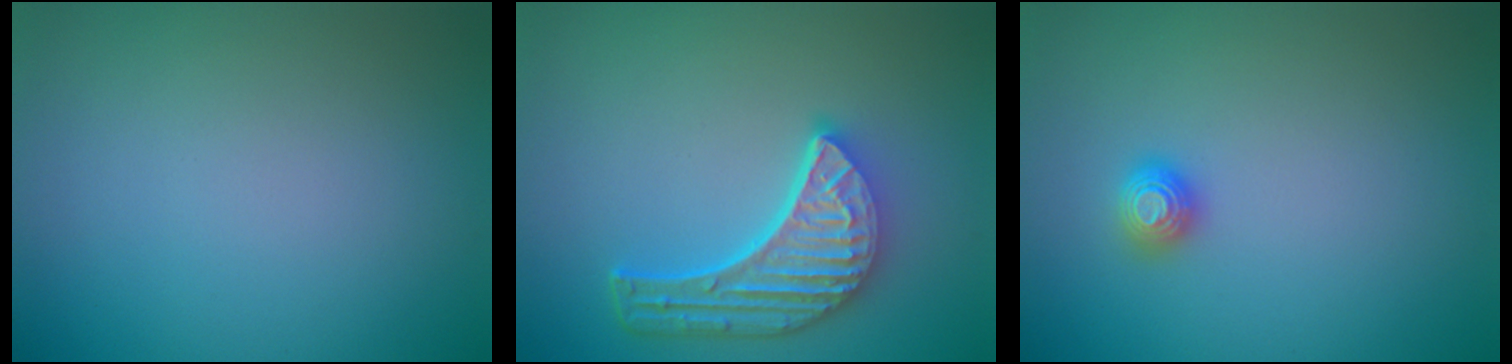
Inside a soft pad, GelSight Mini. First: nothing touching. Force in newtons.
{"total": 6.0, "press": 4.6, "slide": 3.9}
{"total": 1.1, "press": 1.1, "slide": 0.2}